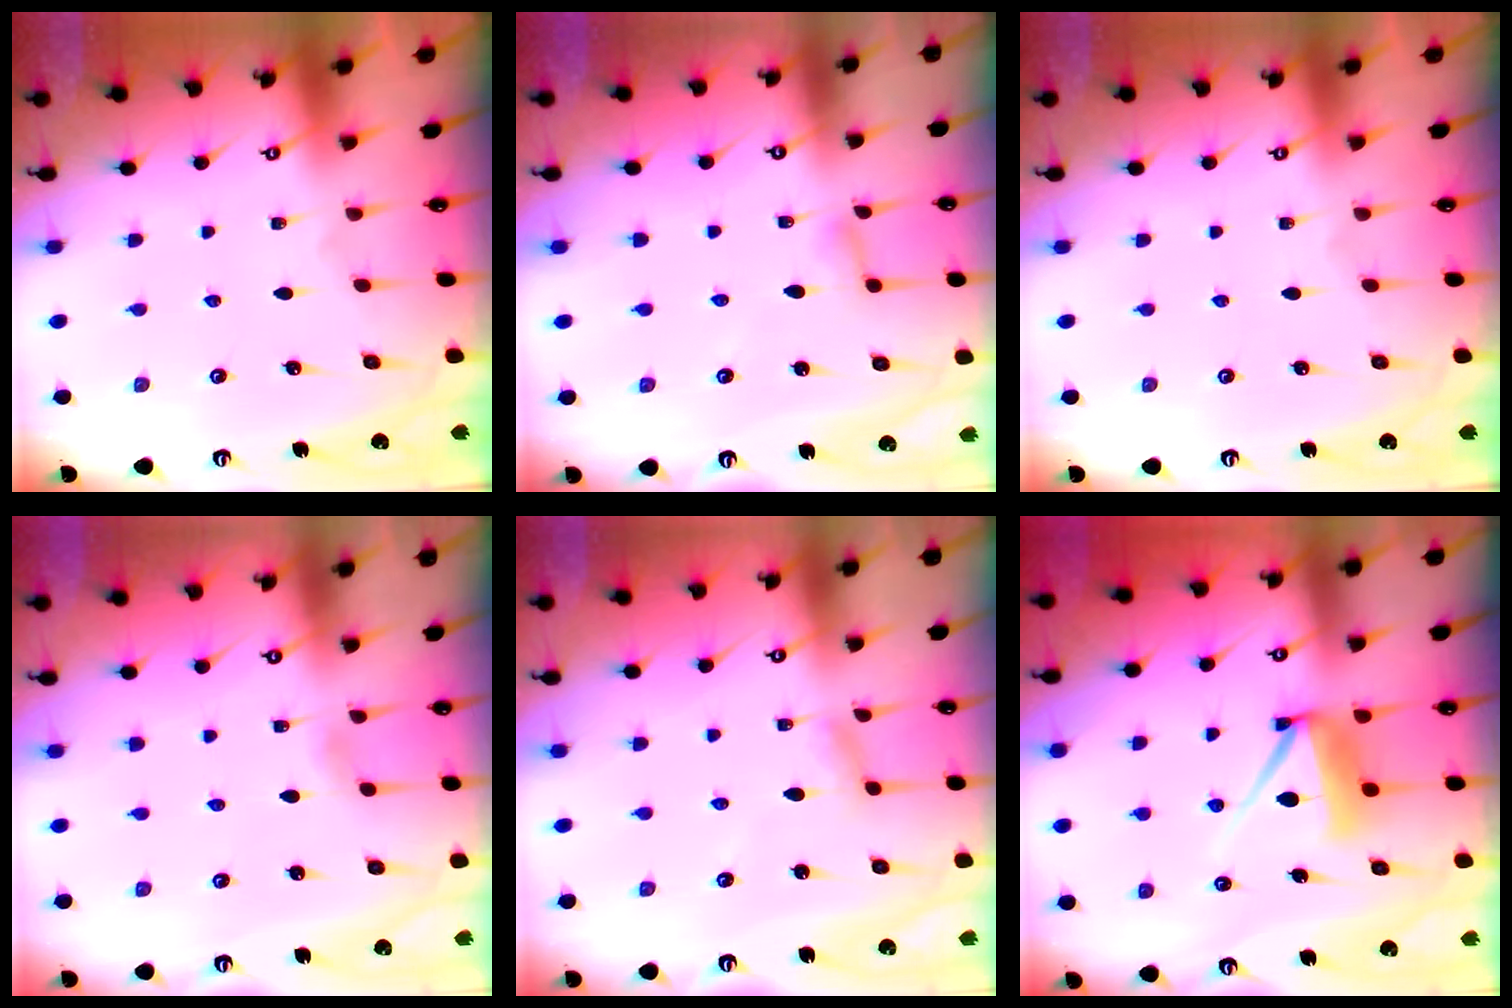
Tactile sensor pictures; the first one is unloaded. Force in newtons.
{"total": 2.4, "press": 2.4, "slide": 0.2}
{"total": 0.0}
{"total": 0.6, "press": 0.6, "slide": 0.1}
{"total": 3.4, "press": 3.4, "slide": 0.3}
{"total": 11.2, "press": 11.2, "slide": 0.7}